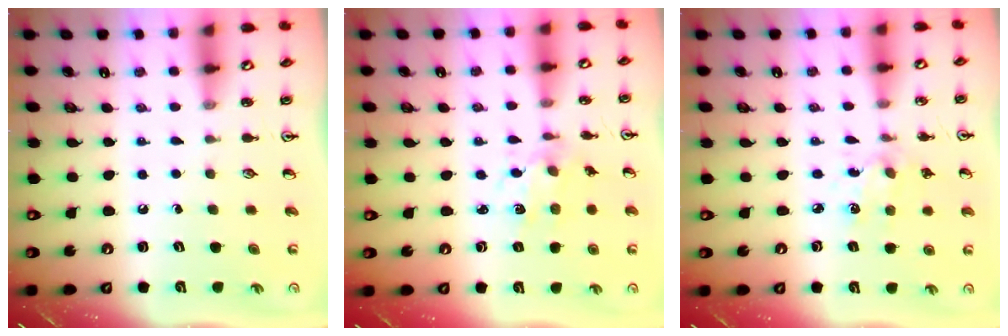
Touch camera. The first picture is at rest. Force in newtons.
{"total": 3.7, "press": 3.7, "slide": 0.1}
{"total": 3.0, "press": 2.9, "slide": 0.7}